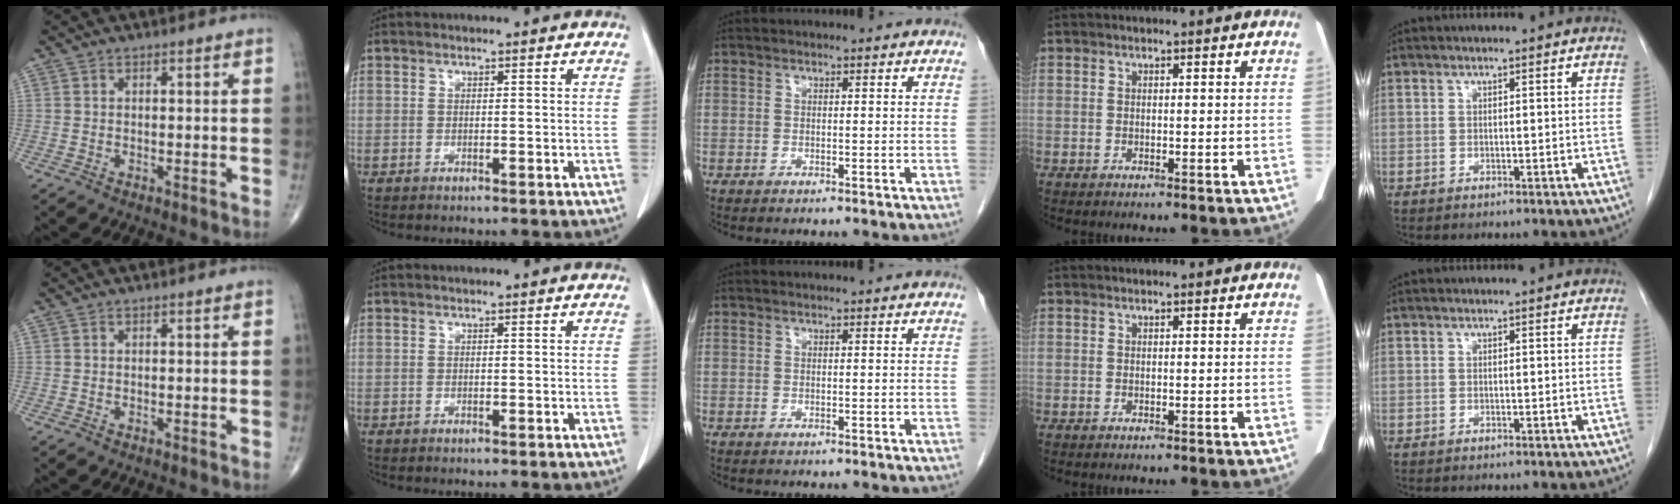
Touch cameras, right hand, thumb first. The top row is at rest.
{}